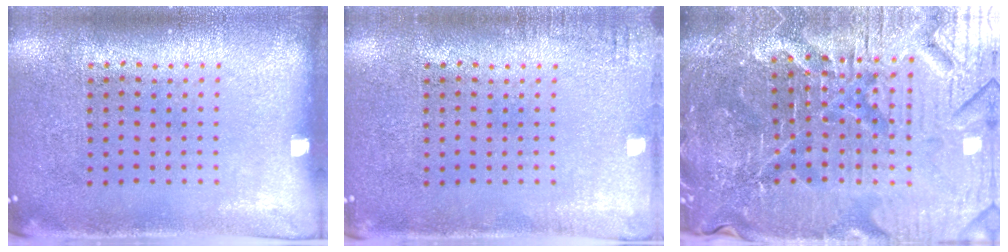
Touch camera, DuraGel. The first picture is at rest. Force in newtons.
{"total": 1.3, "press": 1.3, "slide": 0.1}
{"total": 5.9, "press": 5.5, "slide": 2.2}